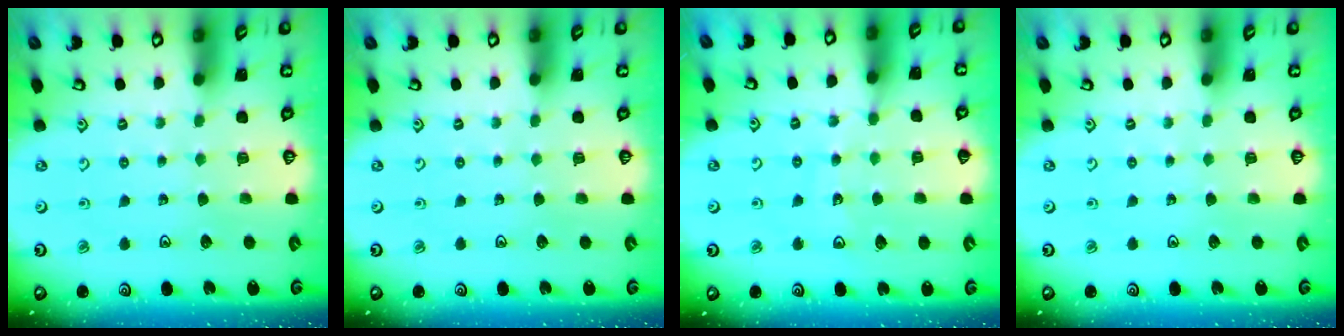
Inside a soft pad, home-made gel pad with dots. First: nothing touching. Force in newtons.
{"total": 0.0}
{"total": 9.5, "press": 9.3, "slide": 2.1}
{"total": 0.0}